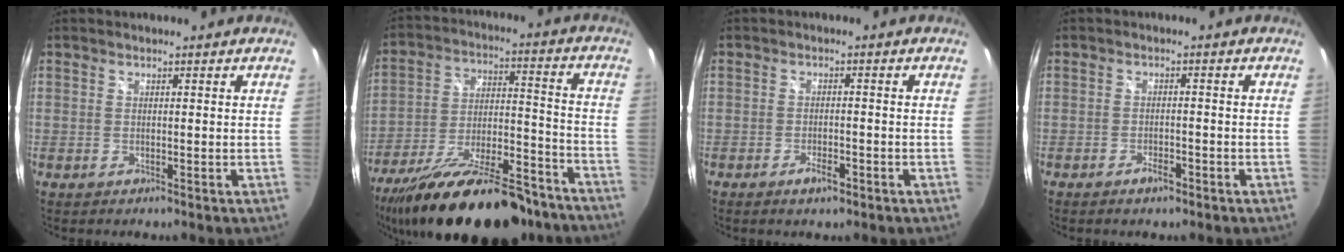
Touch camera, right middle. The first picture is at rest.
{"total": 27.5, "force": [-20.8, 8.3, 15.9], "torque": [-0.282, -0.037, -0.310]}
{"total": 2.6, "force": [-1.6, 0.8, 1.9], "torque": [-0.040, -0.003, -0.028]}
{"total": 2.1, "force": [-1.5, 0.7, 1.3], "torque": [-0.028, -0.001, -0.026]}